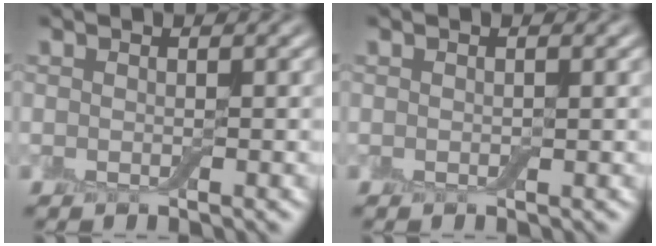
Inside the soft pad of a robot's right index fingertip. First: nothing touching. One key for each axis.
{"total": 0.0}